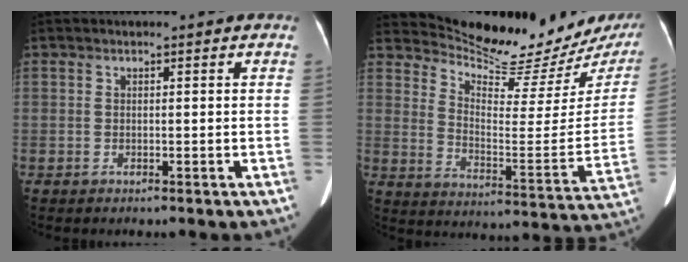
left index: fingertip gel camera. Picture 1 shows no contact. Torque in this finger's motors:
{"motor_torque": [-0.23, -0.64, 0.00, 0.00]}